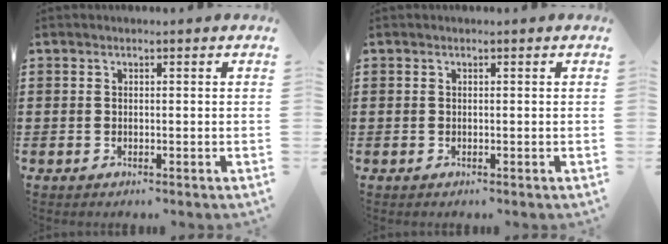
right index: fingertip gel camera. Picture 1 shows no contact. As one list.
[{"total": 0.0}]